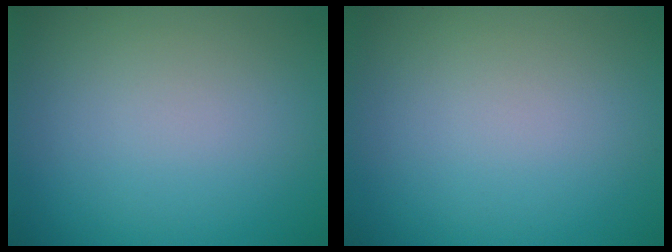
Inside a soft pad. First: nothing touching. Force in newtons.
{"total": 0.0}